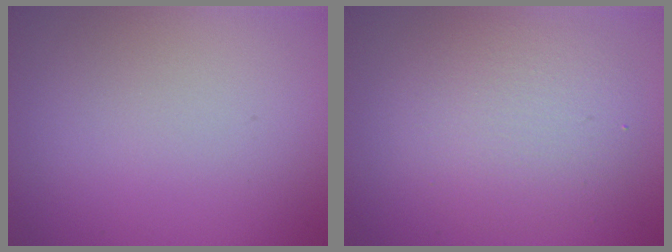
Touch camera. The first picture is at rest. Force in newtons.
{"total": 4.3, "press": 4.3, "slide": 0.1}